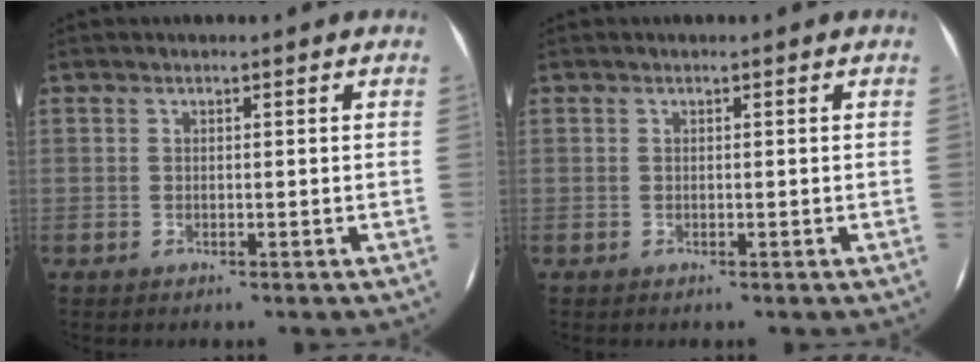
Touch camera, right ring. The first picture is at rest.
{"total": 0.0}